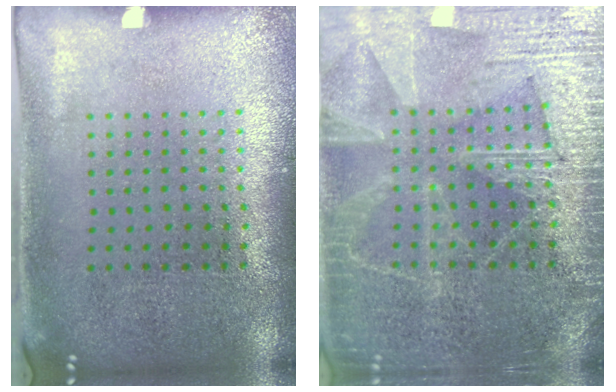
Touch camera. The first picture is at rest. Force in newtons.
{"total": 5.9, "press": 5.8, "slide": 0.7}